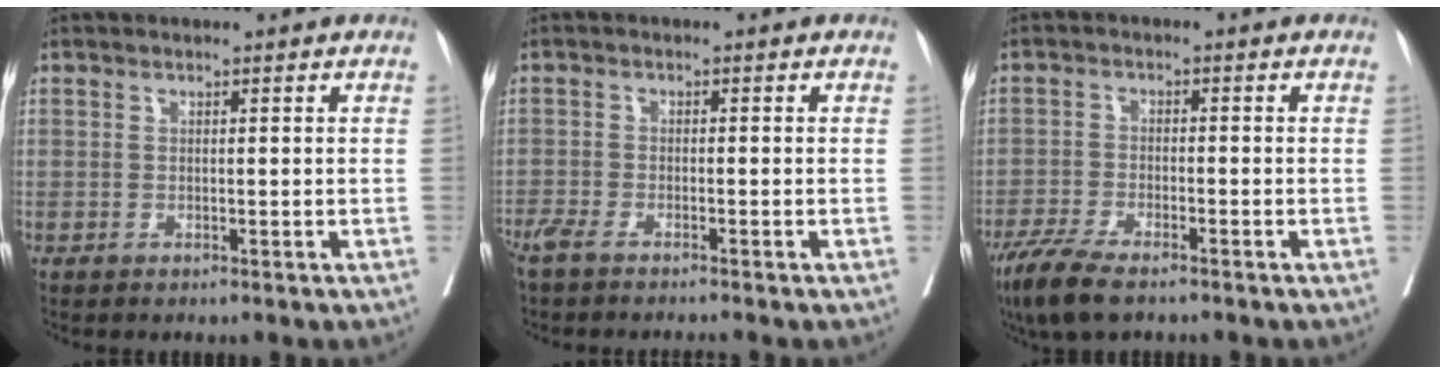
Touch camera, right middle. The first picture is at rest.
{"total": 4.4, "force": [-3.8, 0.3, 2.2], "torque": [-0.034, -0.009, -0.068]}
{"total": 7.1, "force": [-5.3, 1.3, 4.6], "torque": [-0.090, -0.019, -0.093]}